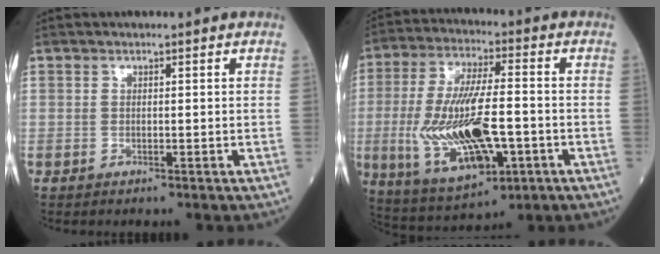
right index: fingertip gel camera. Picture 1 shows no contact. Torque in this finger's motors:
{"motor_torque": [1.08, -0.51, 1.06, 0.21]}